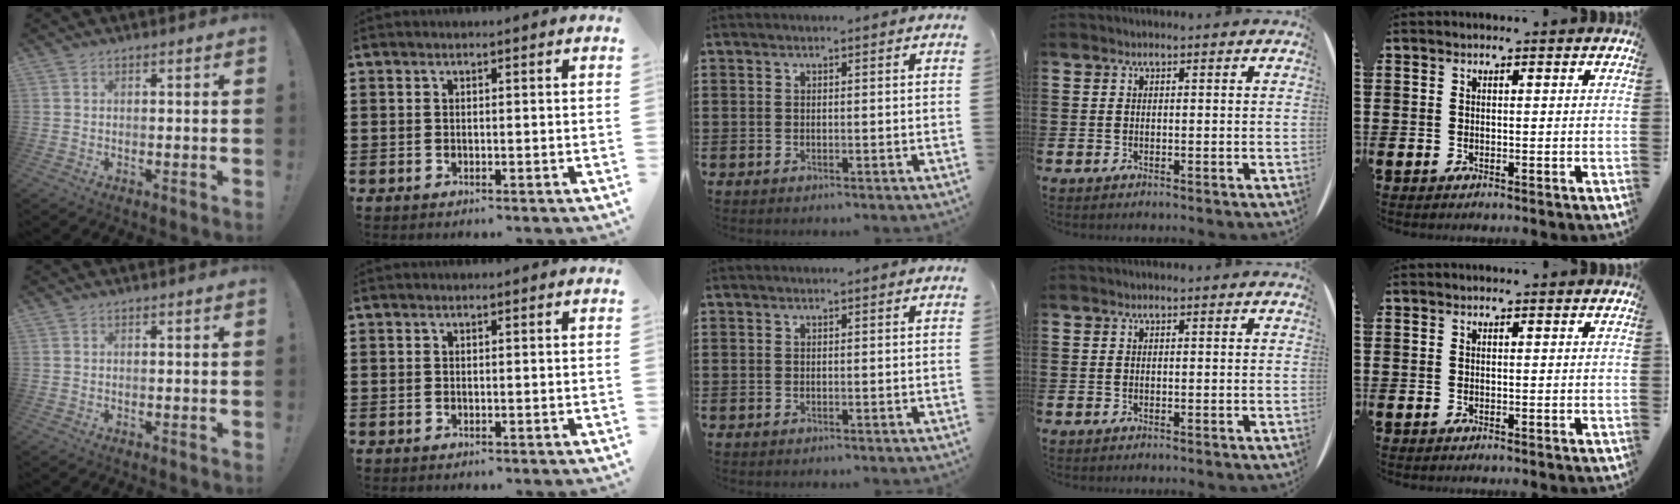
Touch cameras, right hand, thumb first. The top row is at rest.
{}